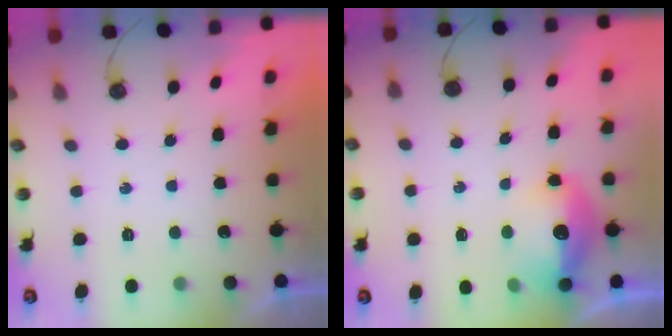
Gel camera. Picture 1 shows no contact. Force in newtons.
{"total": 13.1, "press": 13.1, "slide": 1.4}